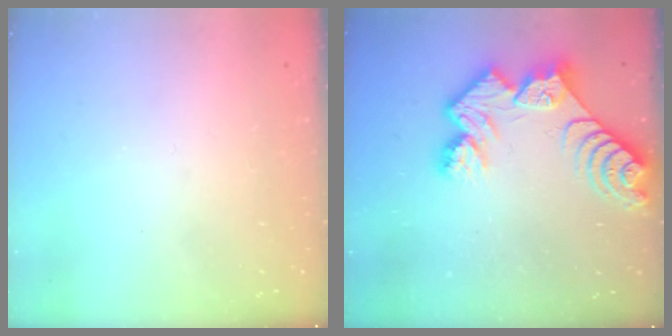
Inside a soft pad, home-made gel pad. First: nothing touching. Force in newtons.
{"total": 11.0, "press": 10.9, "slide": 1.1}